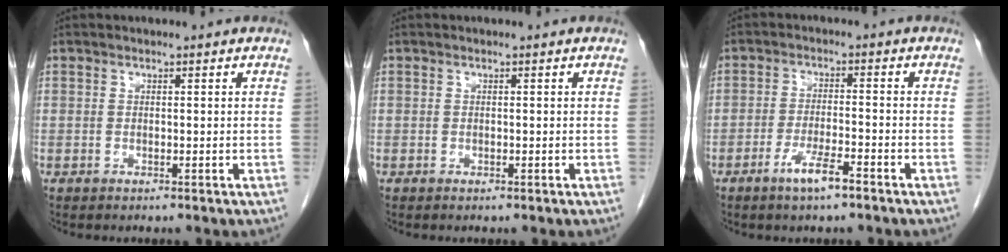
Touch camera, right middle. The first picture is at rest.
{"total": 0.0}
{"total": 4.7, "force": [-3.0, 0.4, 3.6], "torque": [-0.068, -0.003, -0.055]}